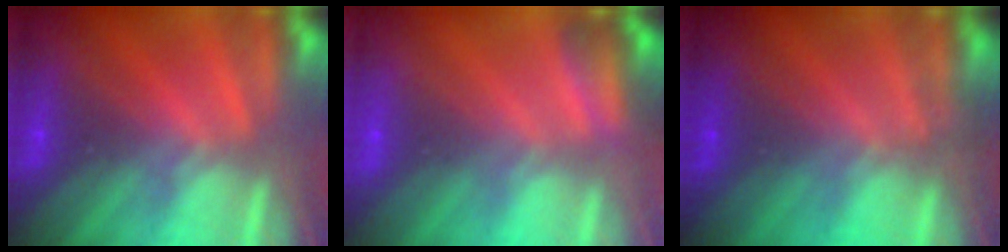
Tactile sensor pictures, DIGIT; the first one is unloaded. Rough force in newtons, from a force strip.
{"total": 2.7}
{"total": 1.2}